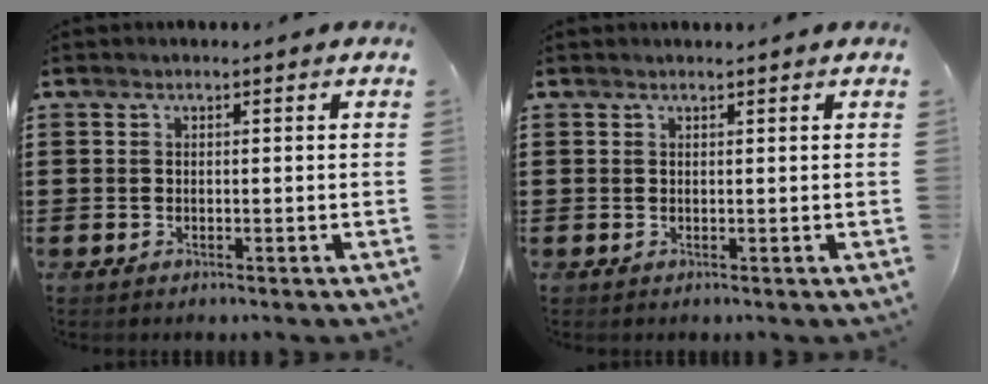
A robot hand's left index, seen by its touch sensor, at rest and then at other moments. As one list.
[{"total": 0.7, "force": [0.6, -0.1, 0.2], "torque": [-0.006, -0.003, 0.013]}]